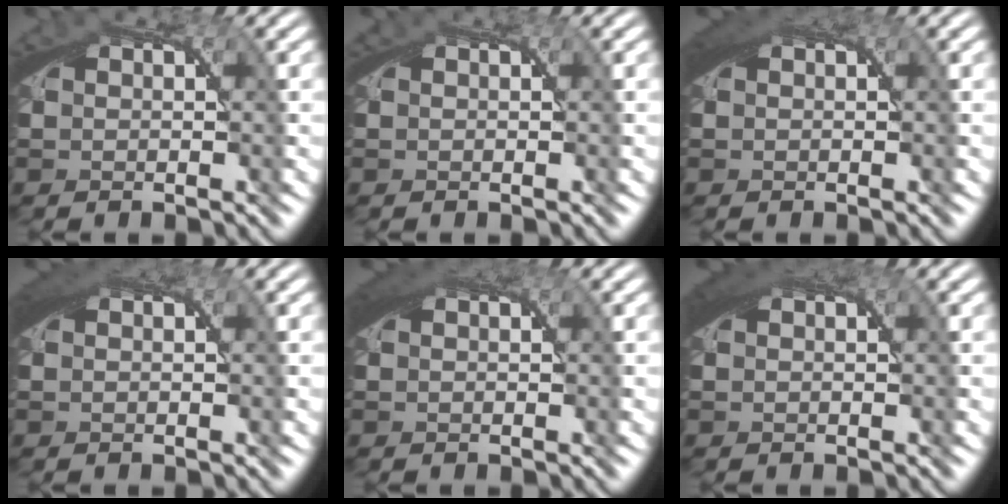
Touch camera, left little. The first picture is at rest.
{"total": 0.0}
{"total": 1.9, "force": [0.8, 0.9, 1.5], "torque": [-0.029, -0.001, 0.012]}
{"total": 1.9, "force": [0.7, 1.0, 1.5], "torque": [-0.028, -0.001, 0.012]}
{"total": 2.1, "force": [0.8, 1.0, 1.6], "torque": [-0.032, -0.001, 0.014]}
{"total": 2.3, "force": [0.9, 1.1, 1.8], "torque": [-0.036, -0.001, 0.016]}